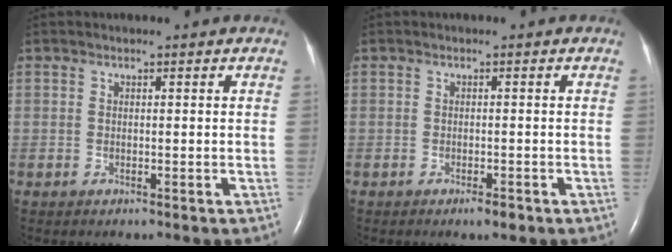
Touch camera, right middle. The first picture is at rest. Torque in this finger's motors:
{"motor_torque": [0.41, -0.24, 0.00, 0.00]}